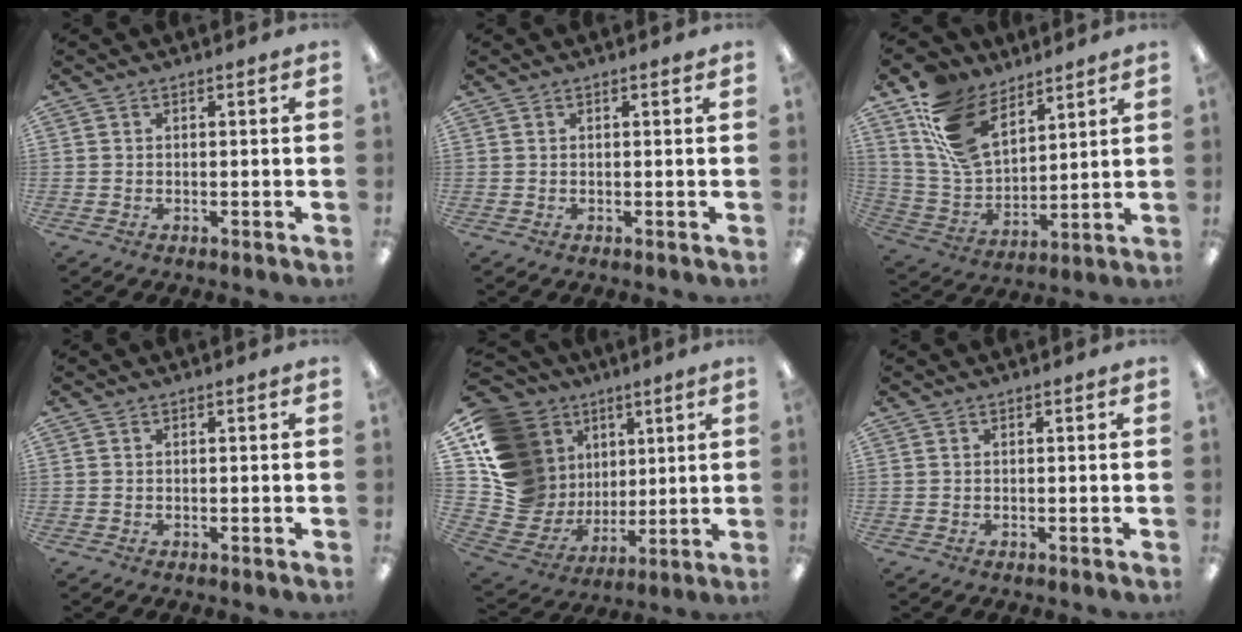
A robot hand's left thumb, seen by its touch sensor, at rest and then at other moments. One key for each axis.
{"total": 0.0}
{"total": 16.4, "fx": 10.1, "fy": 9.6, "fz": 8.5, "tx": -0.180, "ty": -0.033, "tz": 0.200}
{"total": 0.0}
{"total": 17.9, "fx": 6.0, "fy": 15.4, "fz": 6.8, "tx": -0.145, "ty": -0.041, "tz": 0.149}
{"total": 0.0}